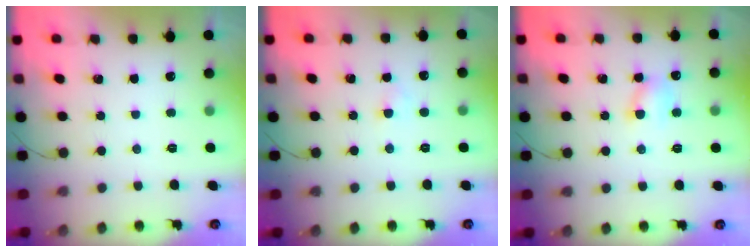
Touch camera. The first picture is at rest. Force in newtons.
{"total": 1.6, "press": 1.4, "slide": 0.8}
{"total": 5.7, "press": 5.7, "slide": 0.7}